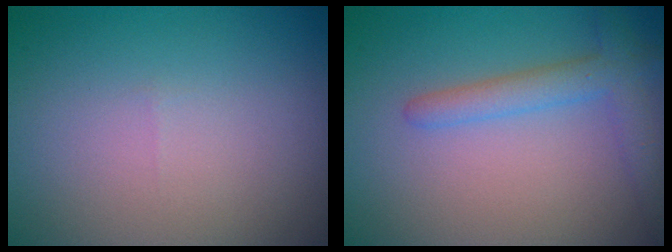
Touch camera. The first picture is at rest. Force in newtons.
{"total": 2.9, "press": 2.9, "slide": 0.1}